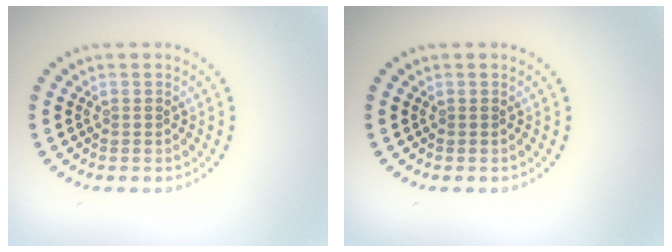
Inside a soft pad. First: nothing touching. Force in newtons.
{"total": 0.0}